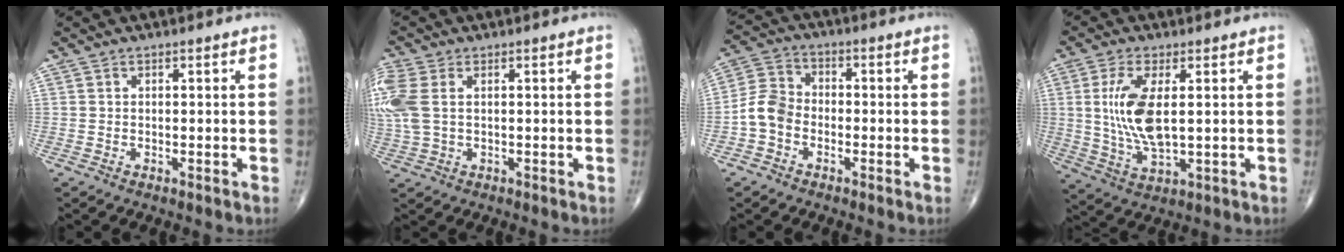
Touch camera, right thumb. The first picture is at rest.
{"total": 8.8, "force": [1.7, 5.4, 6.7], "torque": [-0.203, 0.016, 0.041]}
{"total": 6.4, "force": [-2.1, 4.9, 3.5], "torque": [-0.059, 0.024, -0.053]}
{"total": 10.6, "force": [1.4, 4.1, 9.6], "torque": [-0.202, -0.020, 0.034]}